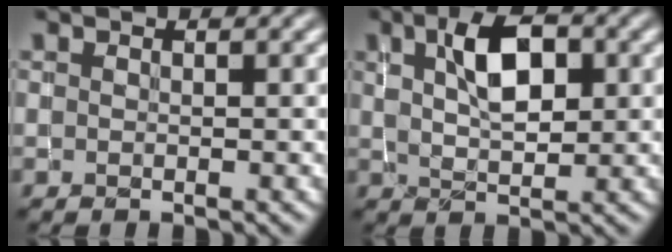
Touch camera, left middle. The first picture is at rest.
{"total": 5.2, "force": [1.5, 2.5, 4.3], "torque": [-0.076, 0.010, 0.023]}